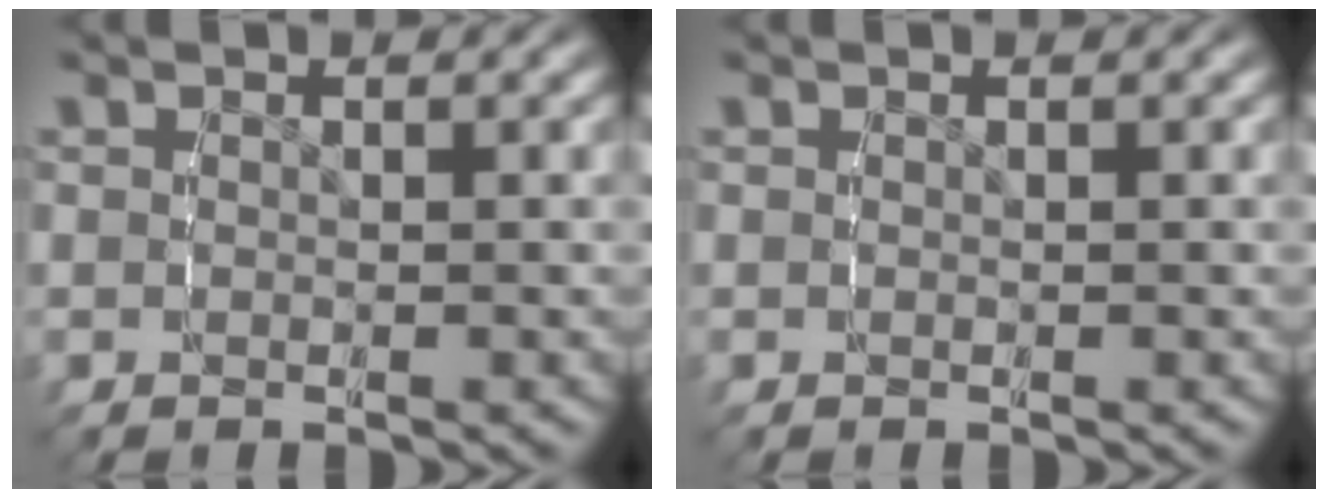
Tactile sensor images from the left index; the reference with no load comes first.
{"total": 0.0}